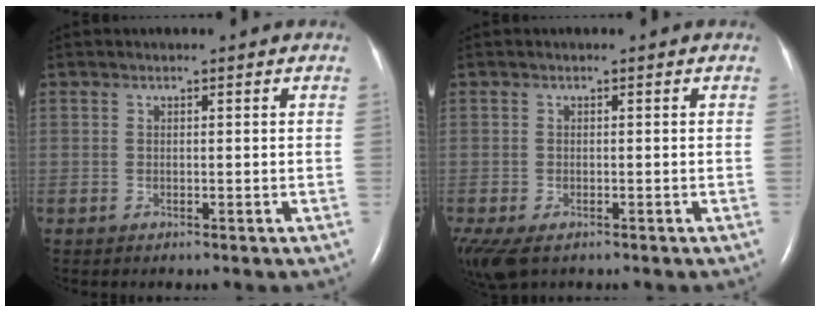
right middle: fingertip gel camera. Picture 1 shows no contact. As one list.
[{"total": 7.3, "force": [-4.3, 4.0, 4.3], "torque": [-0.110, -0.016, -0.070]}]